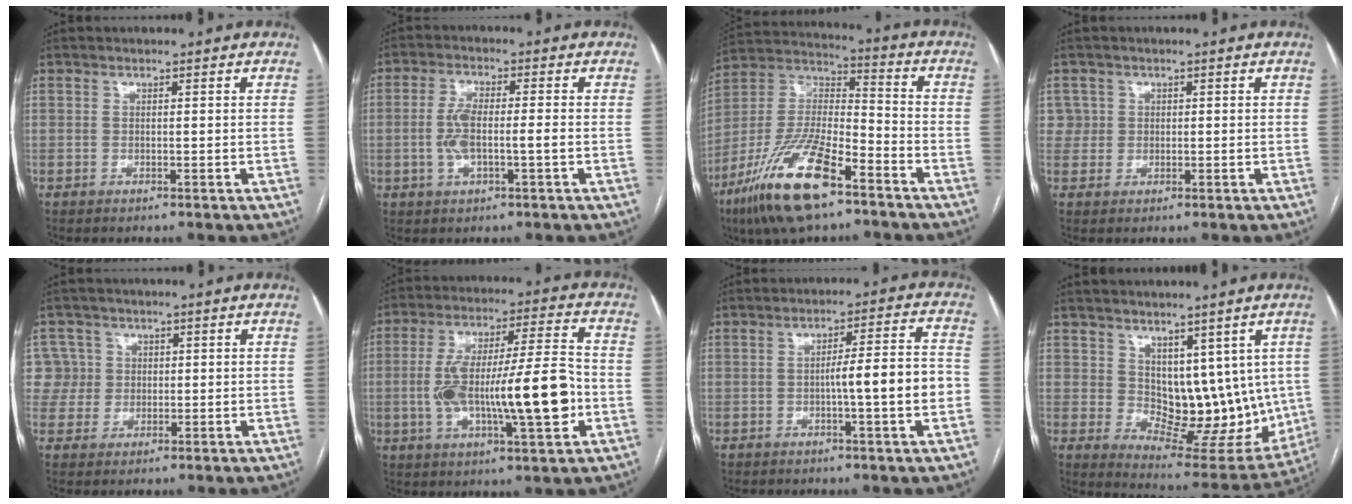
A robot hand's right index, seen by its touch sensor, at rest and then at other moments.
{"total": 5.9, "force": [-0.9, 1.5, 5.6], "torque": [-0.121, 0.010, -0.016]}
{"total": 18.7, "force": [-11.4, 5.2, 13.9], "torque": [-0.304, -0.016, -0.213]}
{"total": 2.8, "force": [0.9, 2.6, -0.3], "torque": [0.025, 0.008, 0.010]}
{"total": 6.2, "force": [1.4, 6.0, -0.1], "torque": [0.013, 0.024, 0.034]}
{"total": 17.8, "force": [-3.0, 3.0, 17.3], "torque": [-0.310, 0.013, -0.043]}
{"total": 8.1, "force": [-1.7, 0.0, 7.9], "torque": [-0.116, 0.016, -0.025]}
{"total": 12.8, "force": [2.8, 7.9, 9.7], "torque": [-0.112, -0.003, 0.069]}